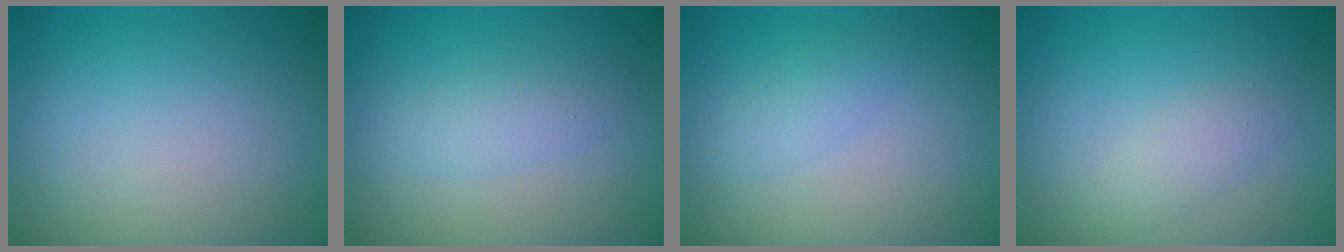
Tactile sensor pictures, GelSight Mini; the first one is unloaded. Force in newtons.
{"total": 1.9, "press": 1.9, "slide": 0.1}
{"total": 1.4, "press": 1.4, "slide": 0.0}
{"total": 1.6, "press": 1.6, "slide": 0.1}